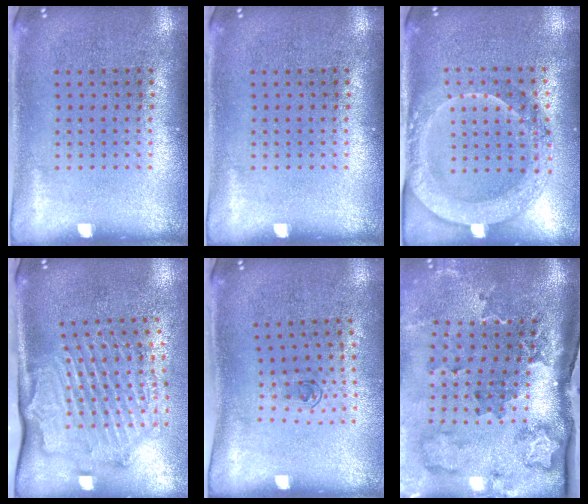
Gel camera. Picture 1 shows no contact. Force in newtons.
{"total": 0.0}
{"total": 2.0, "press": 1.9, "slide": 0.6}
{"total": 2.1, "press": 2.1, "slide": 0.5}
{"total": 0.6, "press": 0.3, "slide": 0.6}
{"total": 3.0, "press": 2.2, "slide": 2.0}